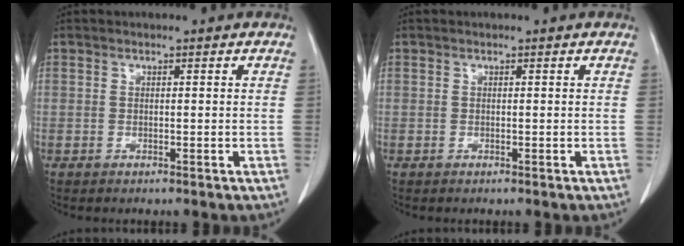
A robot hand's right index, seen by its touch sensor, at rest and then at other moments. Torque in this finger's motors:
{"motor_torque": [0.00, 0.00, 0.00, 0.00]}